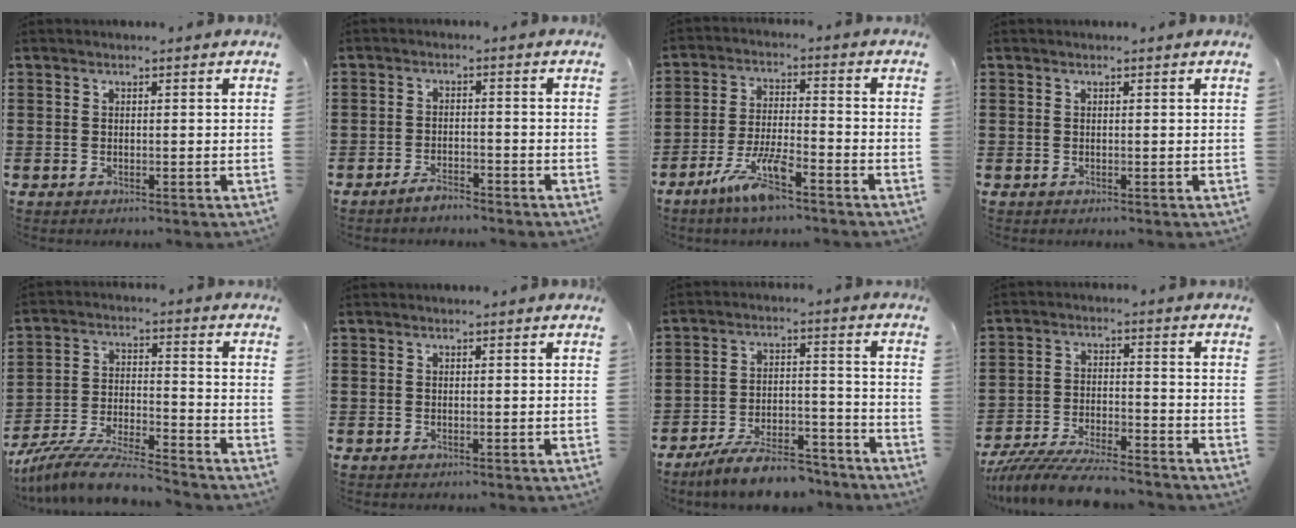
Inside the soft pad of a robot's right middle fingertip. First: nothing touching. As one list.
[{"total": 2.6, "force": [-2.4, 0.4, 0.8], "torque": [-0.015, 0.006, -0.047]}, {"total": 7.9, "force": [-5.3, 1.6, 5.6], "torque": [-0.121, -0.004, -0.100]}, {"total": 0.0}, {"total": 9.5, "force": [-8.8, 0.5, 3.4], "torque": [-0.071, 0.008, -0.175]}, {"total": 0.0}, {"total": 8.4, "force": [-7.5, 1.7, 3.1], "torque": [-0.048, 0.022, -0.142]}, {"total": 7.8, "force": [-7.3, 0.7, 2.5], "torque": [-0.050, 0.004, -0.141]}]